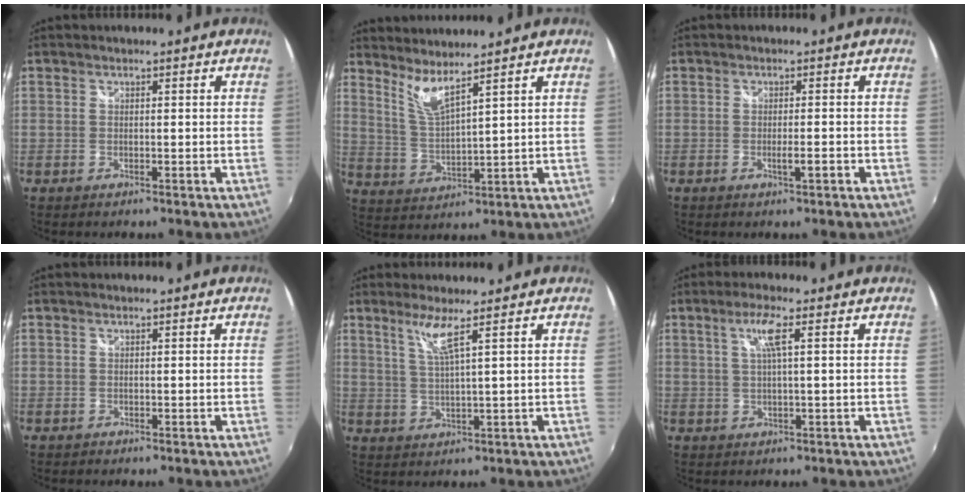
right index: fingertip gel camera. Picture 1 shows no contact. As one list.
[{"total": 5.5, "force": [4.5, -0.2, 3.2], "torque": [-0.066, -0.012, 0.094]}, {"total": 2.3, "force": [-1.1, 0.0, 2.1], "torque": [-0.034, -0.003, -0.018]}, {"total": 0.0}, {"total": 4.3, "force": [2.7, -0.9, 3.3], "torque": [-0.066, -0.009, 0.053]}, {"total": 4.2, "force": [1.4, -0.2, 4.0], "torque": [-0.076, 0.002, 0.028]}]